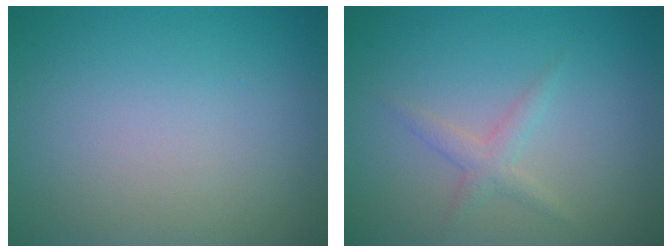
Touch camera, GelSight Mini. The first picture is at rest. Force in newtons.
{"total": 1.6, "press": 1.6, "slide": 0.0}